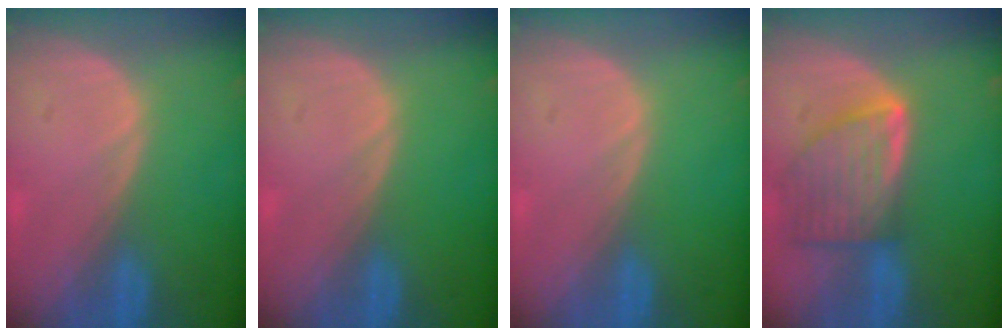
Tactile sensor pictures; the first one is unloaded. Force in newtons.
{"total": 0.0}
{"total": 0.0}
{"total": 8.0, "press": 7.2, "slide": 3.5}